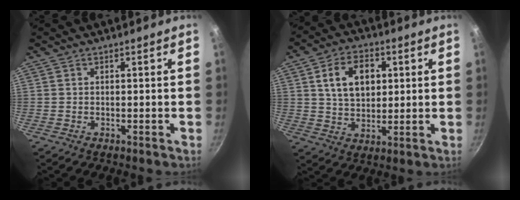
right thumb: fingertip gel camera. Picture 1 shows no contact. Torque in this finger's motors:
{"motor_torque": [-0.22, 0.51, 0.24, 0.08, 0.07]}